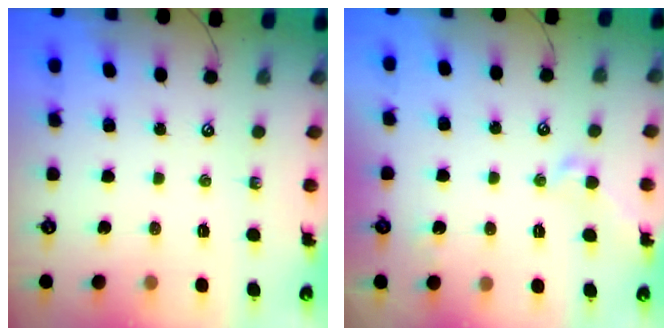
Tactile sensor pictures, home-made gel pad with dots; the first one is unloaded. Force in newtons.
{"total": 3.0, "press": 2.9, "slide": 0.7}